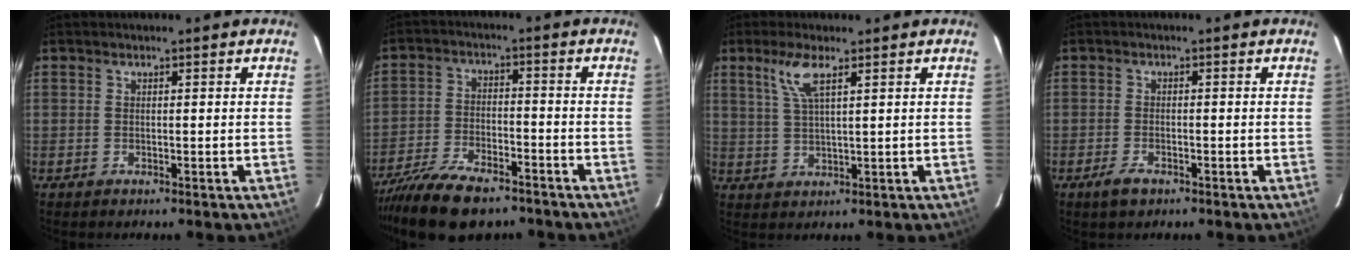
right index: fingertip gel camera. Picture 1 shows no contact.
{"total": 15.2, "force": [-11.9, 5.5, 7.6], "torque": [-0.174, -0.025, -0.208]}
{"total": 5.3, "force": [2.9, 0.9, 4.4], "torque": [-0.091, 0.002, 0.062]}
{"total": 3.1, "force": [-2.0, 1.4, 1.9], "torque": [-0.045, -0.005, -0.036]}